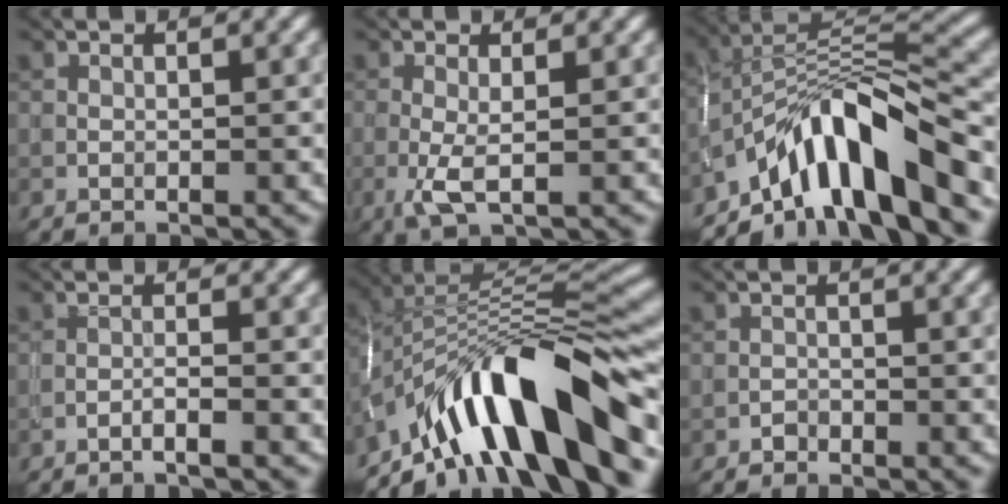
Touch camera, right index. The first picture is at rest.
{"total": 2.5, "force": [-0.4, 0.5, 2.4], "torque": [-0.058, -0.005, -0.009]}
{"total": 9.8, "force": [-5.9, 2.9, 7.2], "torque": [-0.097, 0.016, -0.106]}
{"total": 1.4, "force": [-0.9, 0.0, 1.0], "torque": [-0.018, 0.008, -0.024]}
{"total": 12.4, "force": [-6.8, 3.8, 9.6], "torque": [-0.136, 0.016, -0.119]}
{"total": 0.7, "force": [-0.6, 0.4, 0.0], "torque": [0.005, 0.000, -0.011]}